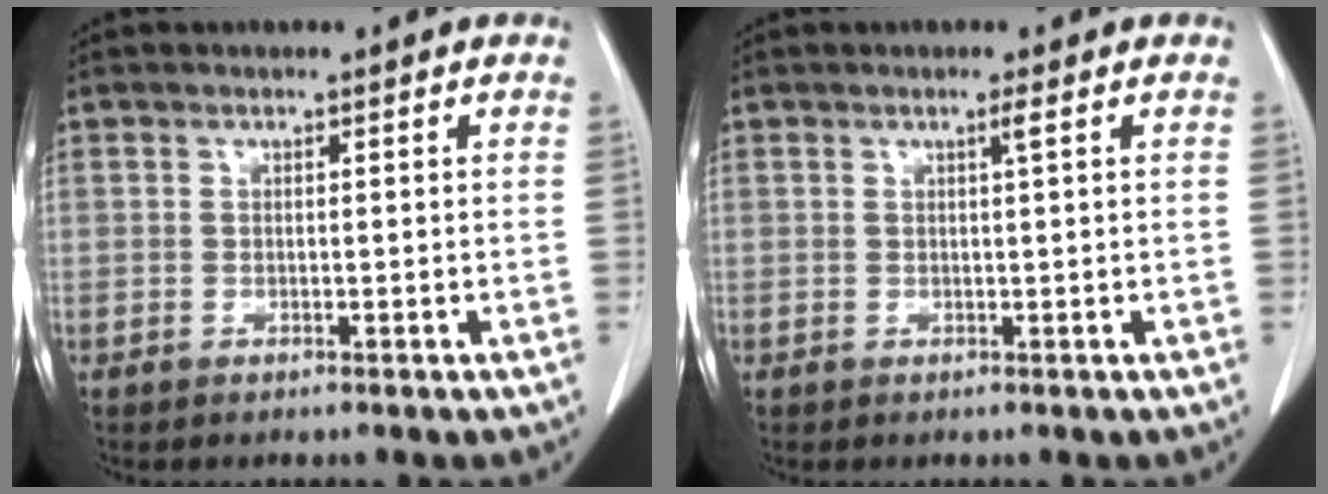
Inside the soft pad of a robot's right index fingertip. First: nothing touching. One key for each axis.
{"total": 0.9, "fx": 0.4, "fy": -0.3, "fz": 0.8, "tx": -0.020, "ty": -0.002, "tz": 0.010}